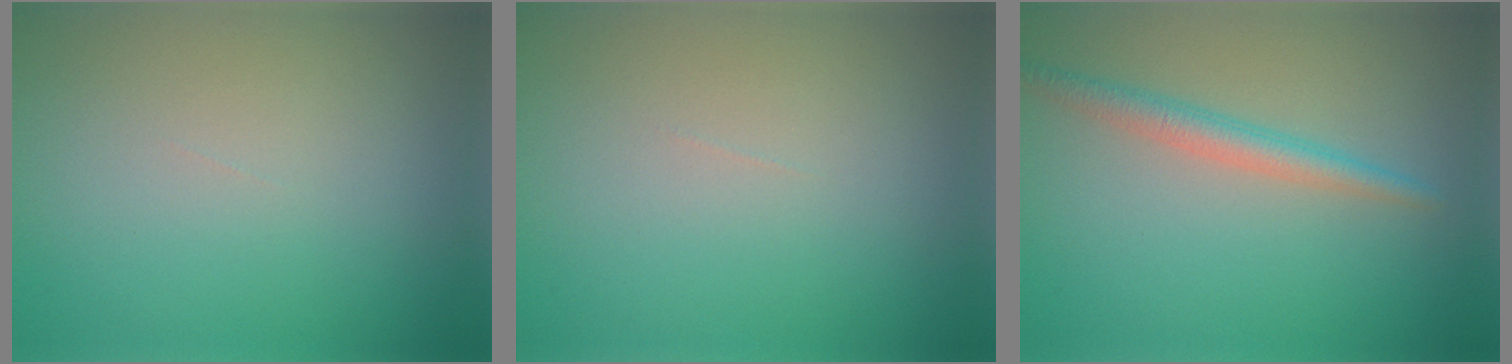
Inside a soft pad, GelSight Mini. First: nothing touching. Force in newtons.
{"total": 0.0}
{"total": 2.5, "press": 2.5, "slide": 0.0}